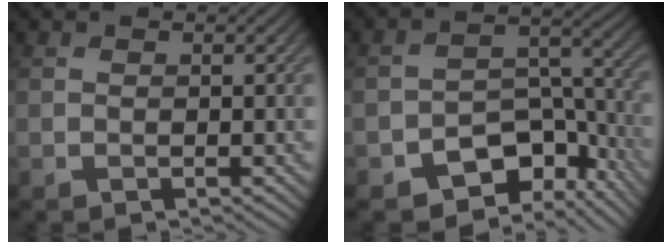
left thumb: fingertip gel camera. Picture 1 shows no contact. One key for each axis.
{"total": 10.4, "fx": -6.3, "fy": 5.8, "fz": 5.8, "tx": -0.079, "ty": -0.019, "tz": -0.103}